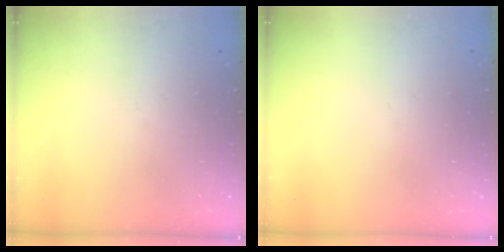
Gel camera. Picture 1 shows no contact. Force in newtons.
{"total": 0.0}